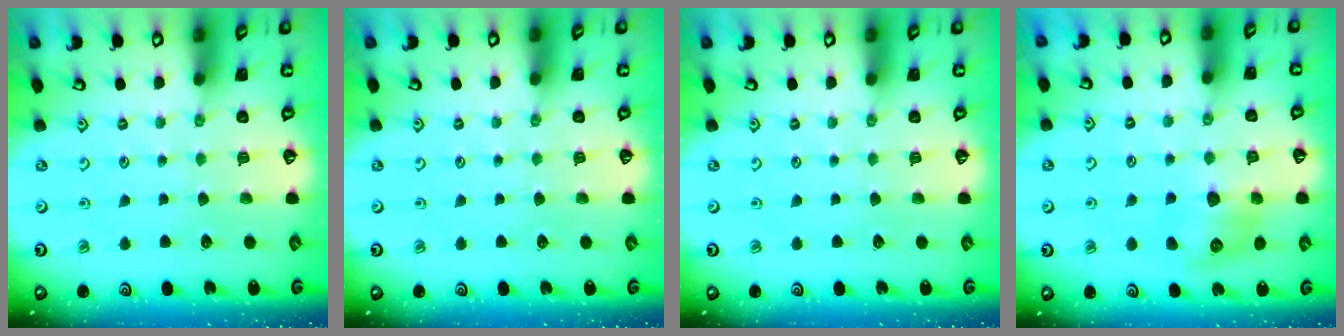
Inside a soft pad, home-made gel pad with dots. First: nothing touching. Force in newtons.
{"total": 0.0}
{"total": 0.0}
{"total": 9.5, "press": 9.5, "slide": 0.1}